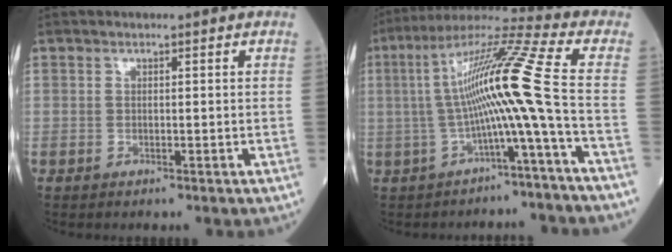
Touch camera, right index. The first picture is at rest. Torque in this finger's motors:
{"motor_torque": [1.51, -0.44, 0.86, 0.21]}